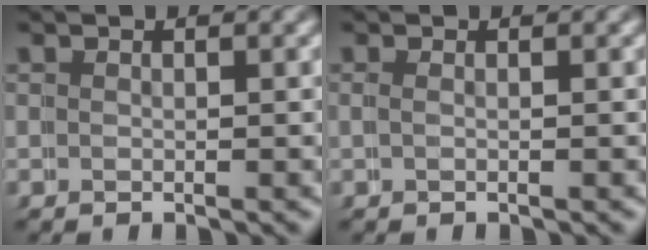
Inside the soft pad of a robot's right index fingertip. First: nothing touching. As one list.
[{"total": 0.0}]